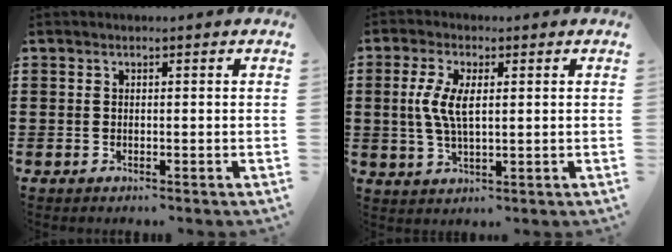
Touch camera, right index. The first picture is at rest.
{"total": 5.8, "force": [0.6, 2.2, 5.3], "torque": [-0.120, 0.001, 0.005]}